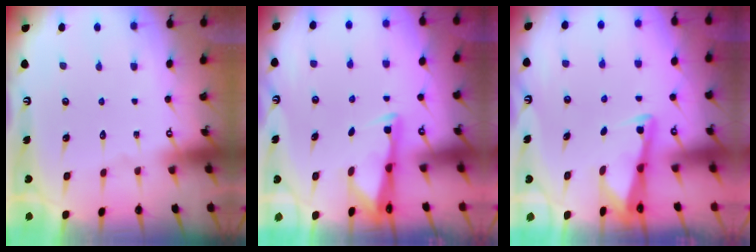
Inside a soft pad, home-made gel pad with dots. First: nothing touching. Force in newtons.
{"total": 2.6, "press": 2.6, "slide": 0.4}
{"total": 2.9, "press": 2.9, "slide": 0.1}